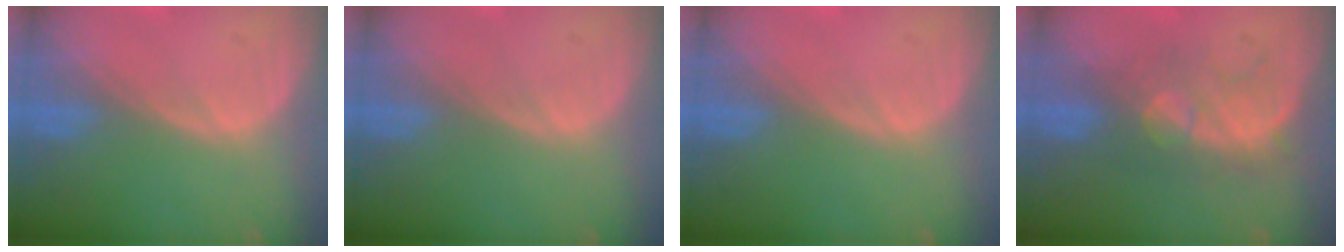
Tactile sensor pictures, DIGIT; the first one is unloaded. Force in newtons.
{"total": 0.0}
{"total": 0.0}
{"total": 7.7, "press": 7.4, "slide": 2.1}